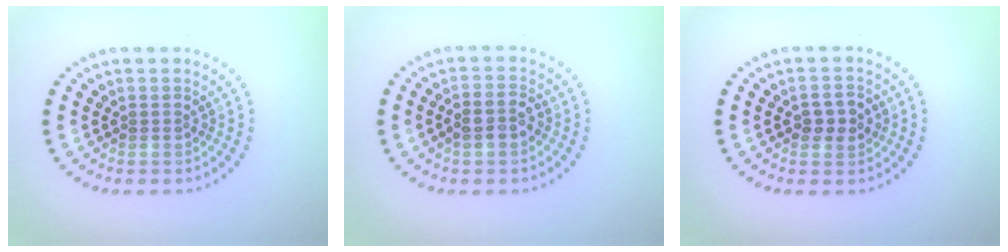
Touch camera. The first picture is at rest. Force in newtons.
{"total": 2.2, "press": 2.0, "slide": 0.7}
{"total": 2.4, "press": 2.4, "slide": 0.0}